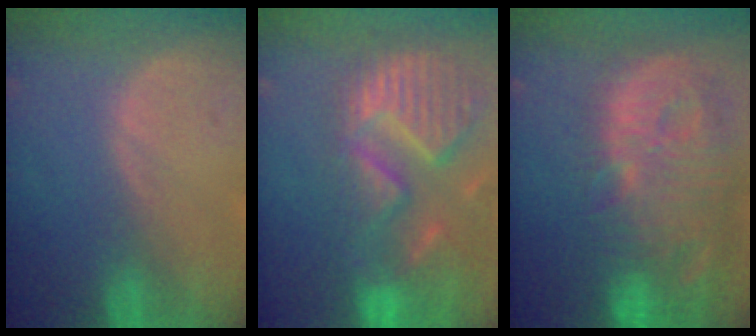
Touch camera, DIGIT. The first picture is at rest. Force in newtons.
{"total": 13.7, "press": 11.6, "slide": 7.4}
{"total": 14.3, "press": 12.5, "slide": 6.9}